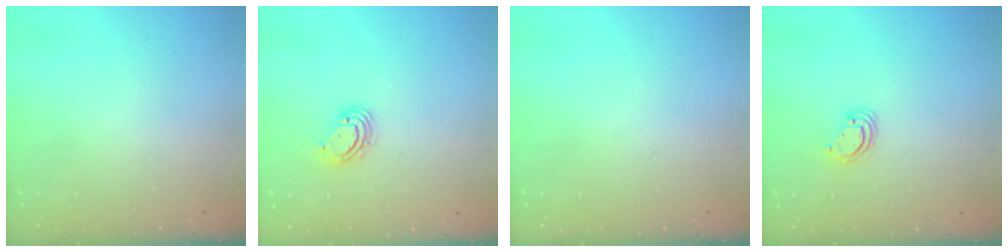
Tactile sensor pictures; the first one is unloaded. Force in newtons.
{"total": 4.9, "press": 4.8, "slide": 0.6}
{"total": 0.0}
{"total": 3.9, "press": 3.9, "slide": 0.1}